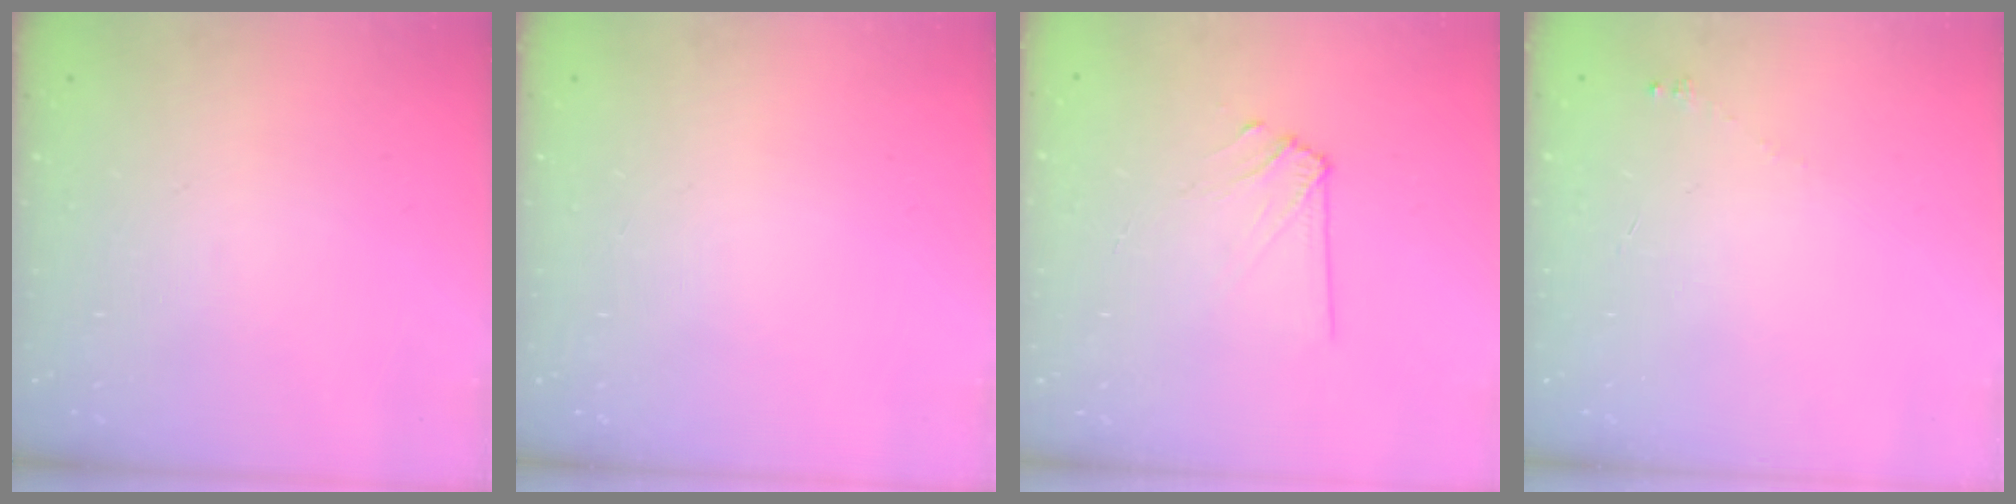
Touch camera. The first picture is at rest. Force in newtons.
{"total": 0.0}
{"total": 5.9, "press": 5.8, "slide": 0.9}
{"total": 1.7, "press": 1.6, "slide": 0.2}